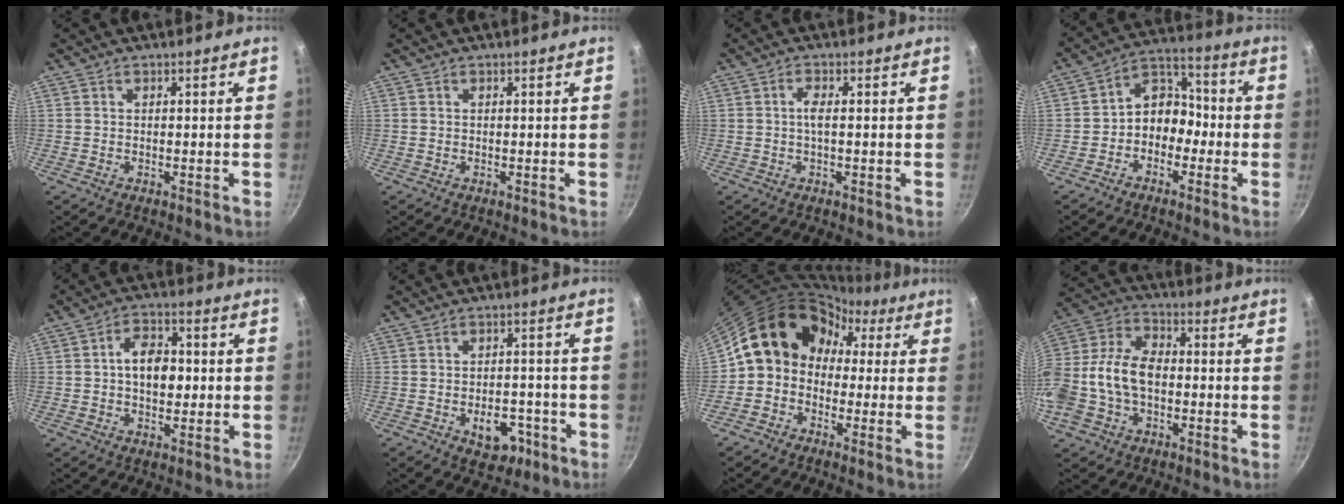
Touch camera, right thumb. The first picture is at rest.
{"total": 0.0}
{"total": 2.1, "force": [0.0, 0.6, 2.0], "torque": [-0.048, 0.005, -0.002]}
{"total": 8.7, "force": [-2.5, 6.8, 4.9], "torque": [-0.028, 0.054, -0.058]}
{"total": 8.1, "force": [0.1, 5.4, 6.1], "torque": [-0.066, 0.015, -0.005]}
{"total": 7.1, "force": [-2.9, 4.7, 4.5], "torque": [-0.031, 0.019, -0.032]}
{"total": 13.2, "force": [0.7, 11.7, 6.2], "torque": [-0.061, 0.043, -0.018]}
{"total": 17.0, "force": [-2.3, 11.7, 12.1], "torque": [-0.233, 0.048, -0.052]}